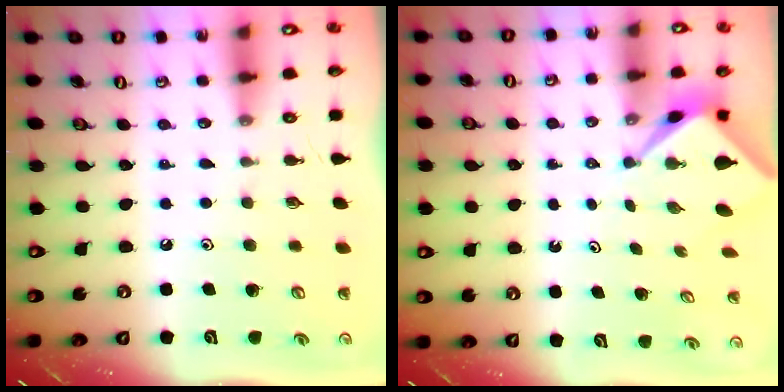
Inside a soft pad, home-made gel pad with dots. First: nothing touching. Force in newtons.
{"total": 2.3, "press": 2.3, "slide": 0.3}